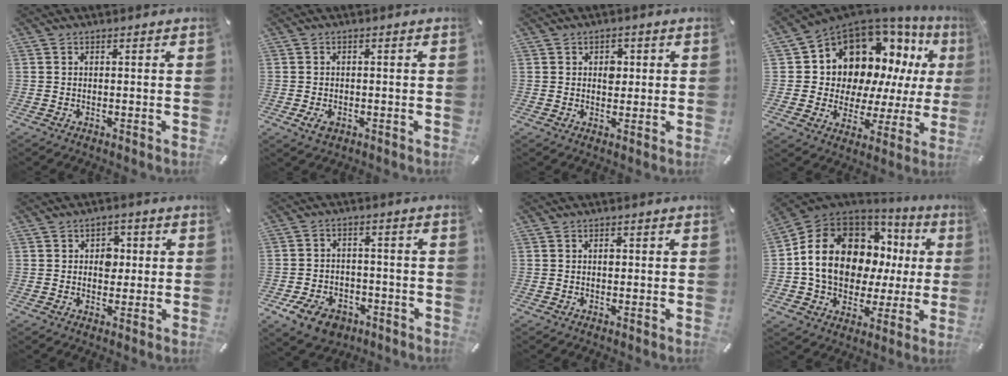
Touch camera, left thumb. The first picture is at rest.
{"total": 2.7, "force": [-1.1, 1.8, 1.7], "torque": [-0.037, 0.002, -0.022]}
{"total": 3.5, "force": [0.6, 2.7, 2.1], "torque": [-0.013, -0.005, 0.001]}
{"total": 12.6, "force": [7.5, 9.2, 4.1], "torque": [-0.070, -0.088, 0.141]}
{"total": 4.5, "force": [0.4, 3.6, 2.6], "torque": [-0.023, -0.002, -0.004]}
{"total": 8.3, "force": [-4.8, 5.7, 3.6], "torque": [-0.074, 0.033, -0.085]}
{"total": 1.1, "force": [0.1, 0.7, 0.8], "torque": [-0.008, 0.000, -0.001]}
{"total": 16.9, "force": [3.2, 12.9, 10.5], "torque": [-0.204, -0.016, 0.061]}